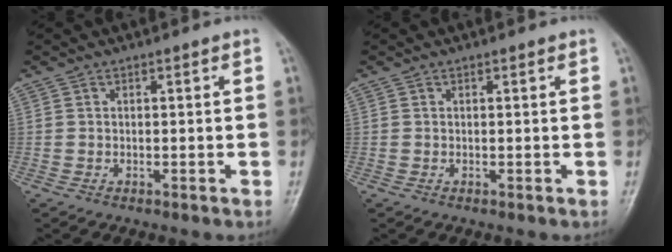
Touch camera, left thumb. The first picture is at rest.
{"total": 0.5, "force": [0.4, 0.2, 0.3], "torque": [-0.007, -0.002, 0.002]}